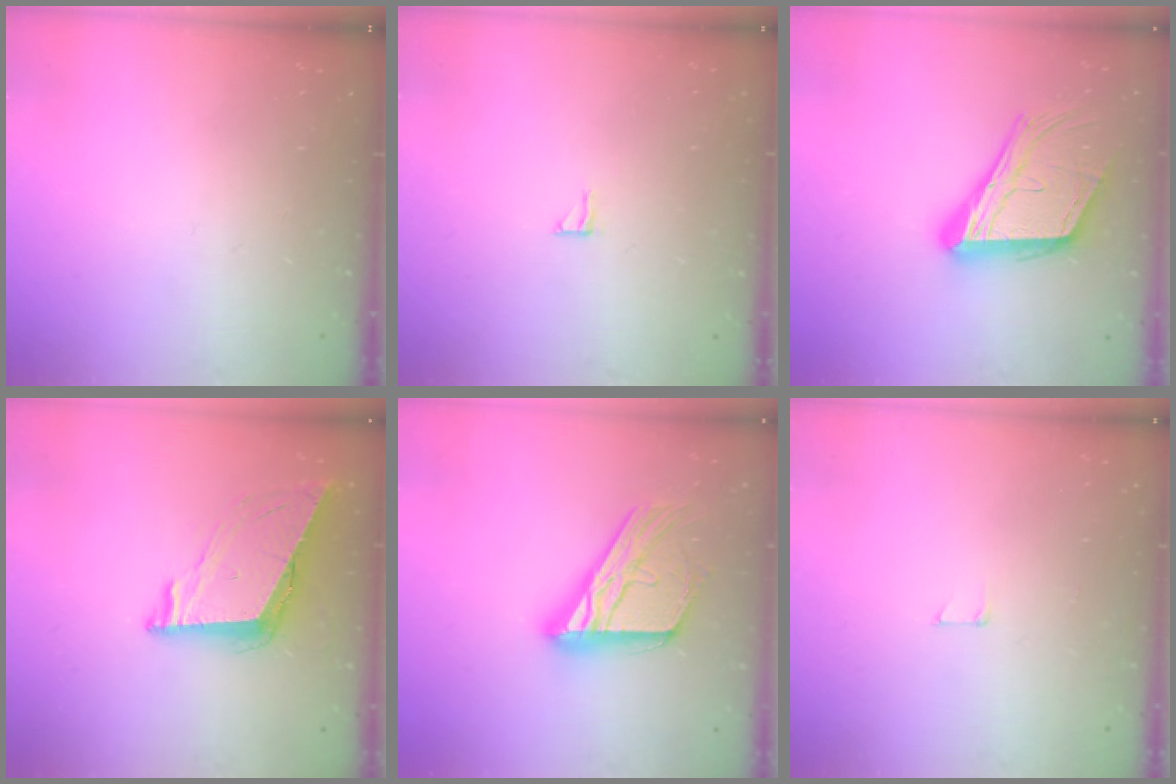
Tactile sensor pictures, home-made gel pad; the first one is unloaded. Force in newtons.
{"total": 4.3, "press": 4.3, "slide": 0.3}
{"total": 18.7, "press": 18.4, "slide": 3.0}
{"total": 8.9, "press": 8.5, "slide": 2.7}
{"total": 20.4, "press": 20.4, "slide": 1.8}
{"total": 2.9, "press": 2.9, "slide": 0.2}